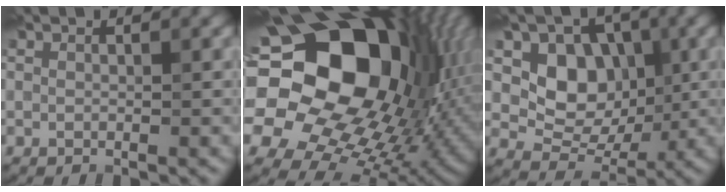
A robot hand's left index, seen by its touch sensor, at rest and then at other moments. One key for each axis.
{"total": 22.8, "fx": 3.4, "fy": 16.9, "fz": 14.8, "tx": -0.282, "ty": -0.018, "tz": 0.052}
{"total": 6.5, "fx": 1.0, "fy": 5.4, "fz": 3.6, "tx": -0.049, "ty": -0.011, "tz": 0.008}